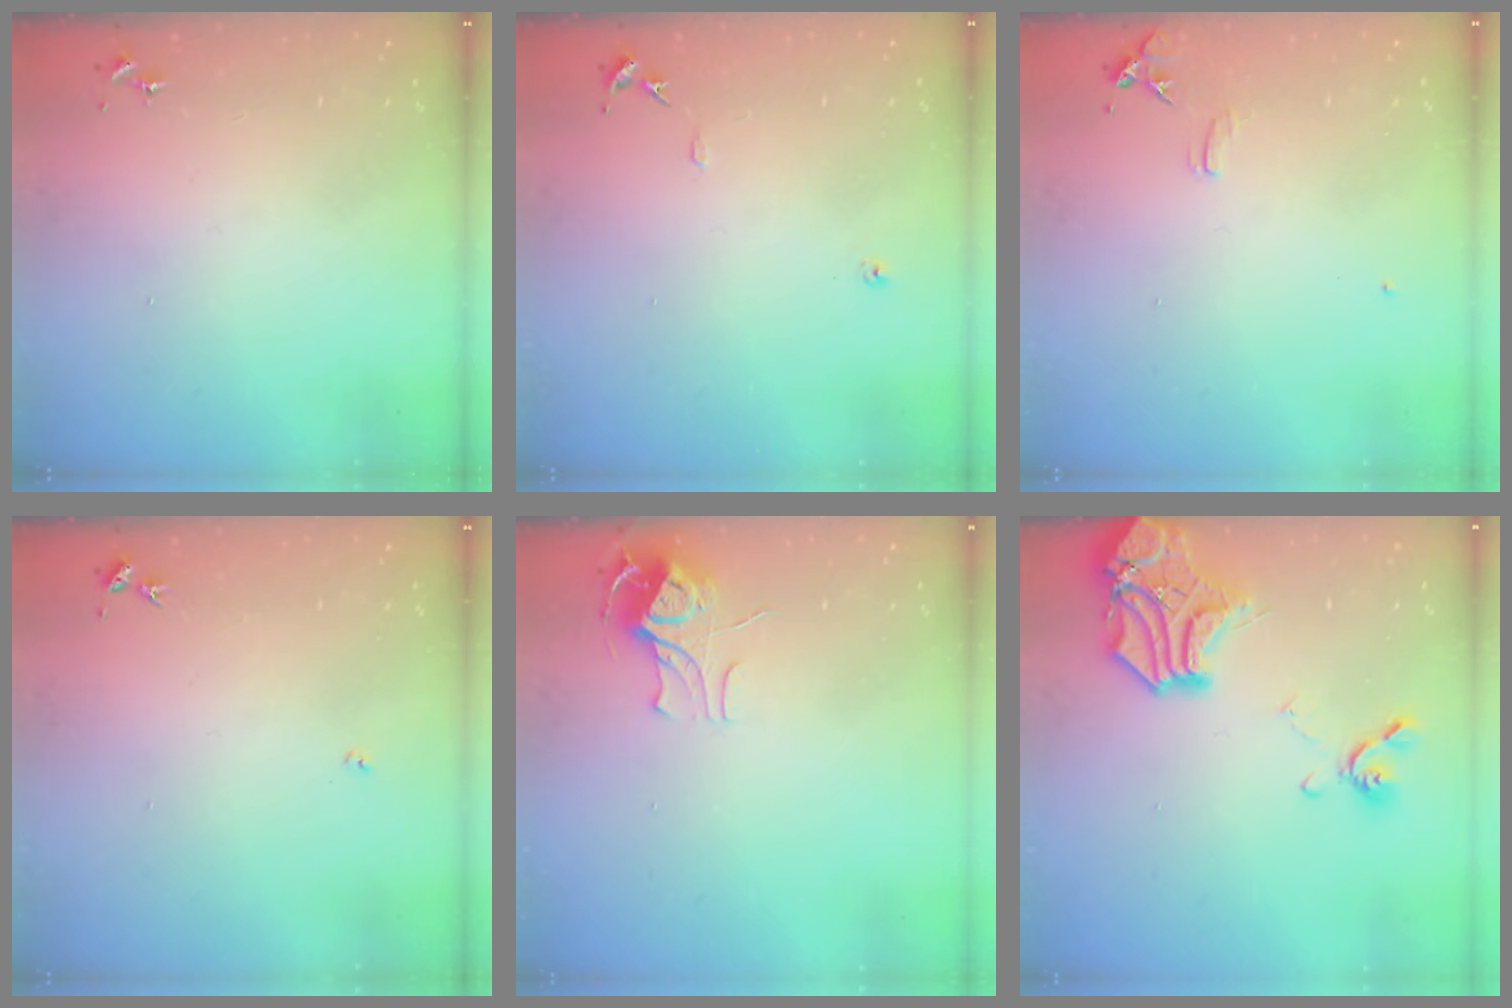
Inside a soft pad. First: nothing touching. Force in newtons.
{"total": 6.1, "press": 6.1, "slide": 0.7}
{"total": 6.3, "press": 6.2, "slide": 0.7}
{"total": 3.0, "press": 3.0, "slide": 0.4}
{"total": 8.8, "press": 8.8, "slide": 0.7}
{"total": 17.6, "press": 17.6, "slide": 1.5}